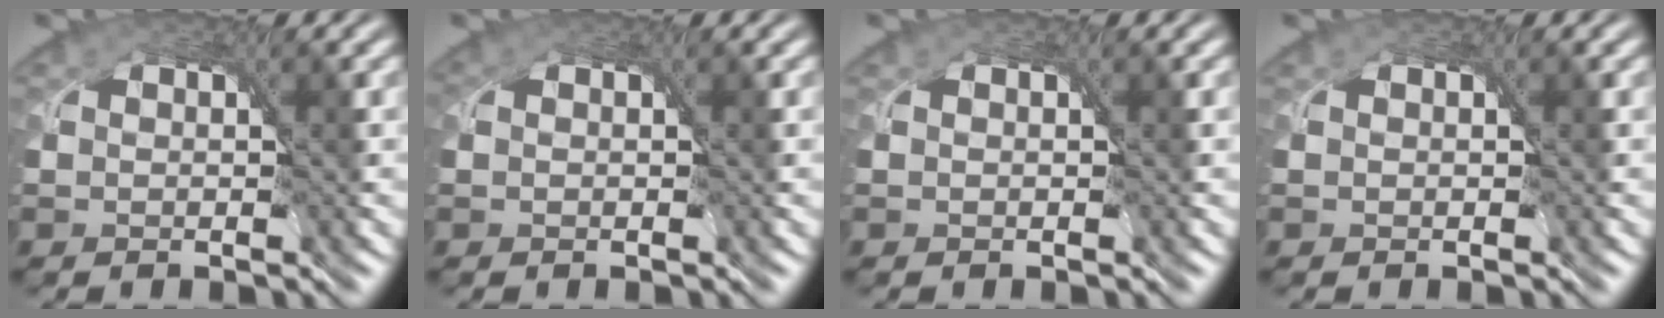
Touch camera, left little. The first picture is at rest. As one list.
[{"total": 0.7, "force": [0.3, 0.5, 0.4], "torque": [-0.012, 0.000, 0.003]}, {"total": 0.0}, {"total": 0.0}]